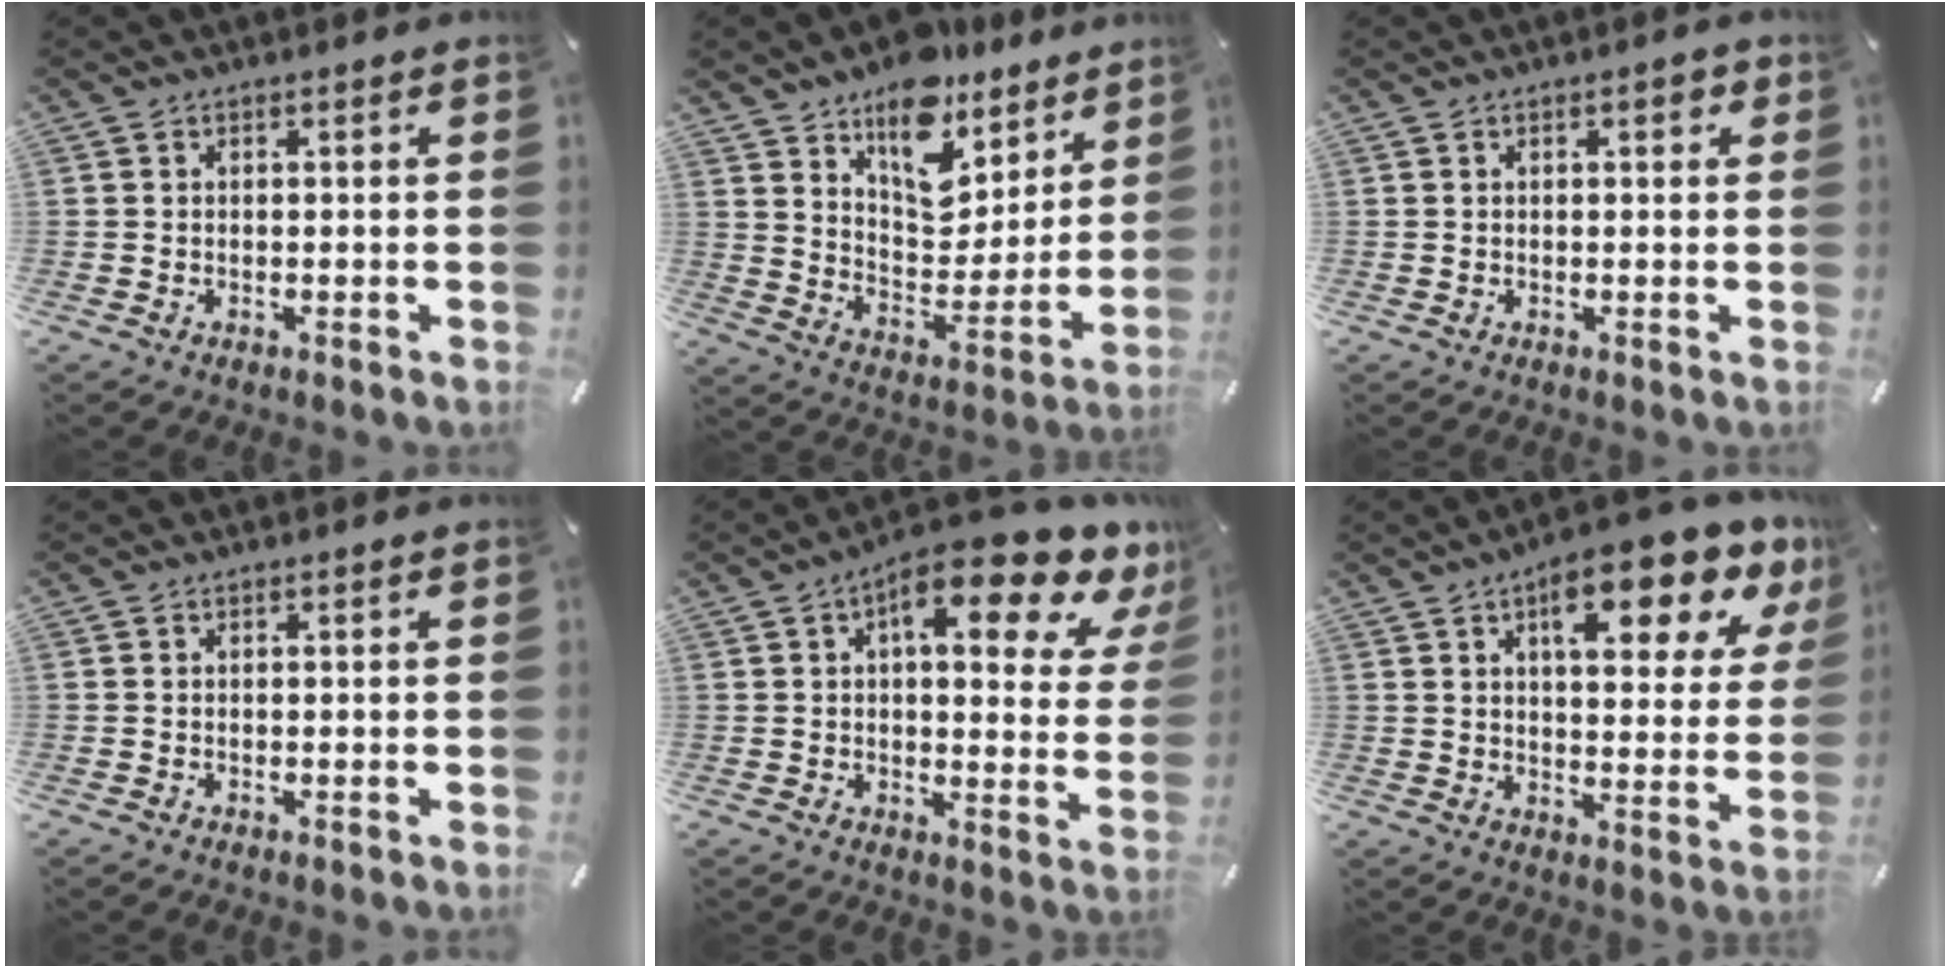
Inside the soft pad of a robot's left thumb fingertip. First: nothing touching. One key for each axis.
{"total": 14.9, "fx": 11.1, "fy": 8.4, "fz": 5.4, "tx": -0.078, "ty": -0.098, "tz": 0.198}
{"total": 1.6, "fx": 0.6, "fy": 0.7, "fz": 1.2, "tx": -0.009, "ty": 0.000, "tz": 0.005}
{"total": 0.0}
{"total": 16.8, "fx": 10.0, "fy": 5.7, "fz": 12.3, "tx": -0.169, "ty": -0.065, "tz": 0.156}
{"total": 15.8, "fx": 9.8, "fy": 5.9, "fz": 11.0, "tx": -0.146, "ty": -0.055, "tz": 0.156}